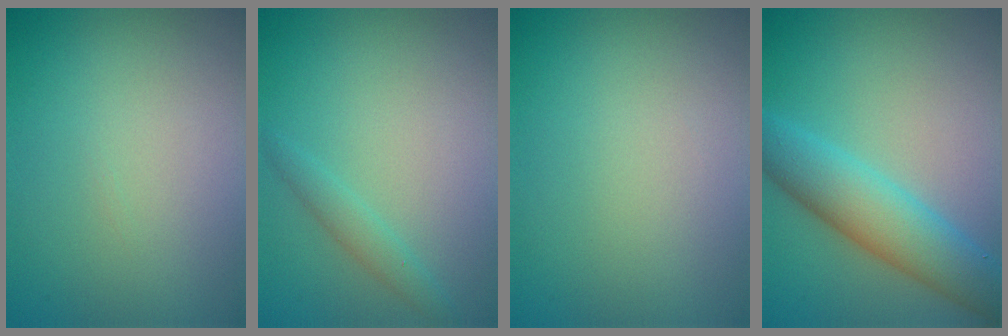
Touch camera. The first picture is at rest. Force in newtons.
{"total": 1.5, "press": 1.5, "slide": 0.1}
{"total": 0.0}
{"total": 6.4, "press": 6.4, "slide": 0.0}